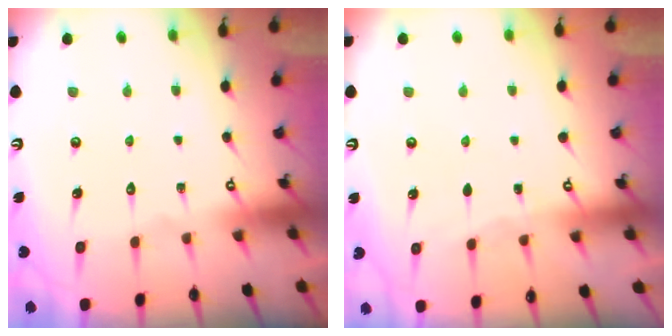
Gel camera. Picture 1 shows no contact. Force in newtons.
{"total": 2.7, "press": 2.6, "slide": 0.3}